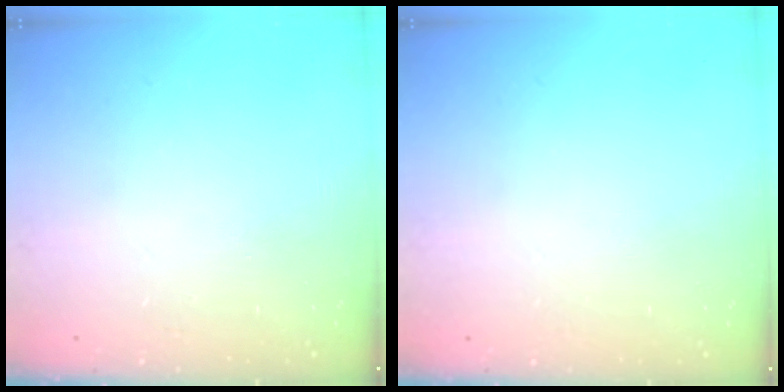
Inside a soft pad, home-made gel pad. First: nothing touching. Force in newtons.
{"total": 0.0}